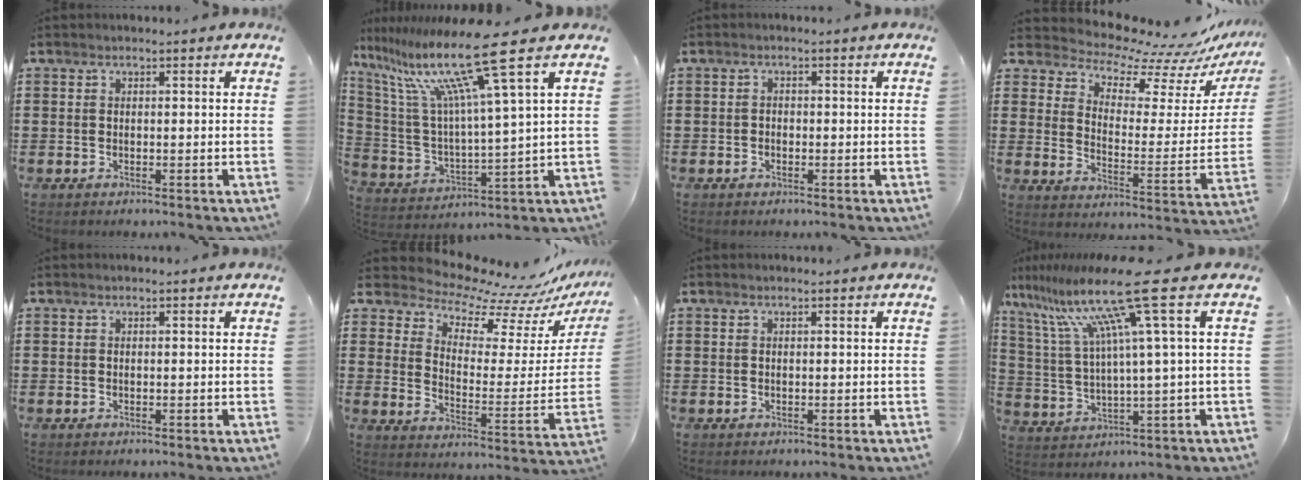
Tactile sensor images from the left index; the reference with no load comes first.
{"total": 15.5, "force": [10.1, 0.6, 11.8], "torque": [-0.257, -0.054, 0.159]}
{"total": 0.8, "force": [-0.6, 0.5, 0.2], "torque": [-0.007, 0.000, -0.012]}
{"total": 7.9, "force": [7.5, 1.4, 2.0], "torque": [-0.058, -0.072, 0.125]}
{"total": 0.0}
{"total": 8.6, "force": [8.0, 2.0, 2.3], "torque": [-0.068, -0.078, 0.131]}
{"total": 0.0}
{"total": 15.2, "force": [7.4, 0.0, 13.3], "torque": [-0.286, -0.029, 0.102]}